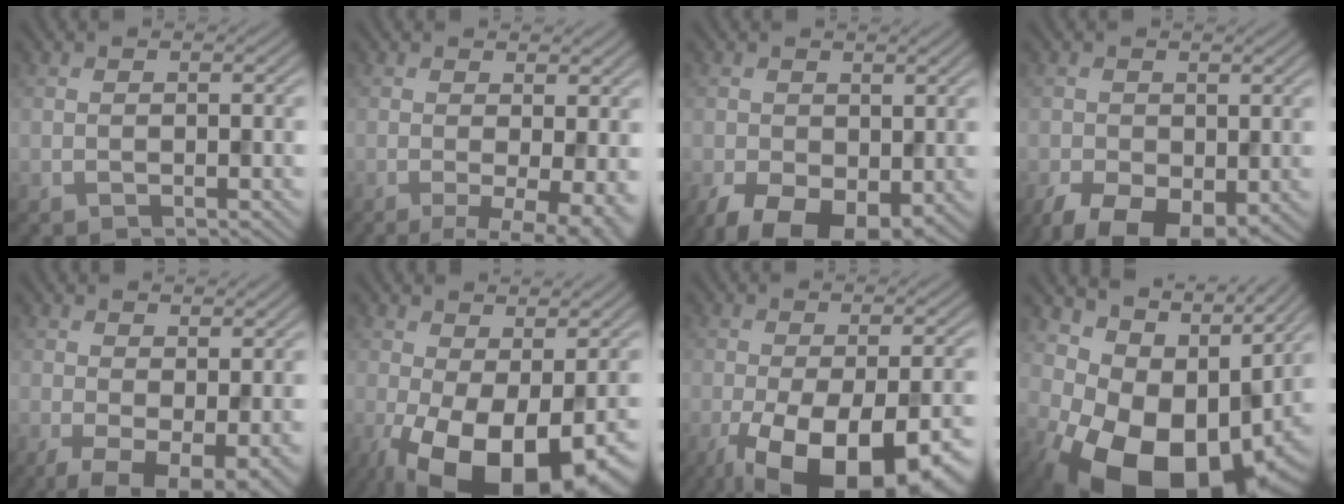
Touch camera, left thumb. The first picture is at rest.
{"total": 6.1, "force": [-1.4, 1.5, 5.8], "torque": [-0.087, -0.009, -0.017]}
{"total": 7.9, "force": [-2.8, 4.9, 5.4], "torque": [-0.111, -0.029, -0.040]}
{"total": 7.4, "force": [-3.5, 4.3, 4.9], "torque": [-0.100, -0.028, -0.055]}
{"total": 7.1, "force": [-1.5, 3.7, 5.9], "torque": [-0.107, -0.023, -0.012]}
{"total": 13.5, "force": [-4.7, 6.6, 10.8], "torque": [-0.196, -0.027, -0.063]}
{"total": 16.2, "force": [-8.5, 6.8, 12.0], "torque": [-0.188, -0.050, -0.103]}
{"total": 15.9, "force": [-0.5, 10.5, 11.9], "torque": [-0.188, -0.034, 0.019]}